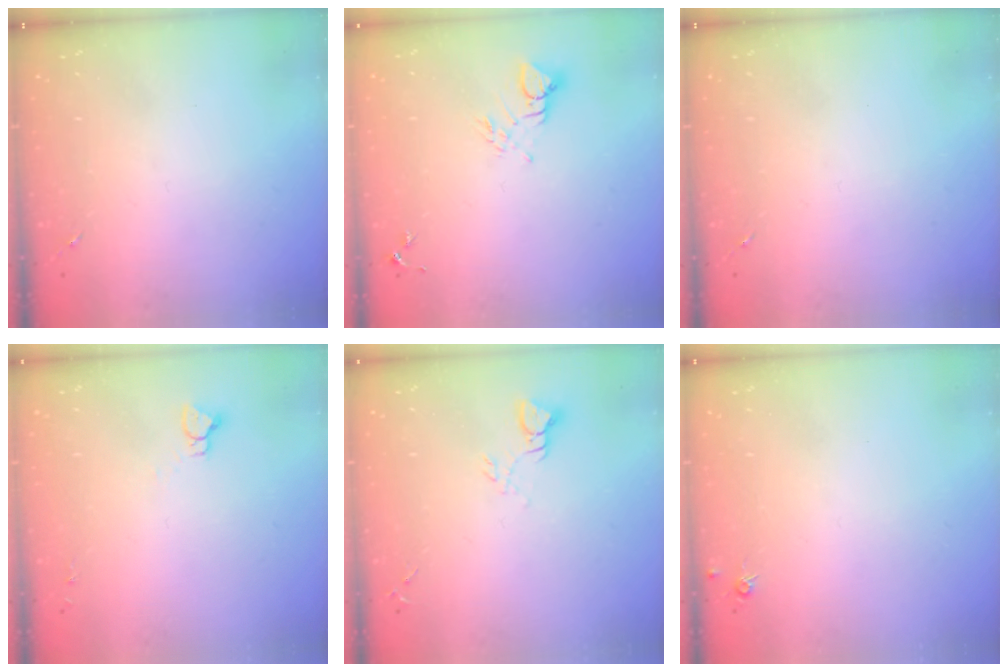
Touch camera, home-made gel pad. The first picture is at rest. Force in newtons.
{"total": 4.8, "press": 4.8, "slide": 0.2}
{"total": 0.0}
{"total": 2.9, "press": 2.9, "slide": 0.2}
{"total": 3.6, "press": 3.5, "slide": 0.3}
{"total": 4.4, "press": 4.3, "slide": 0.5}